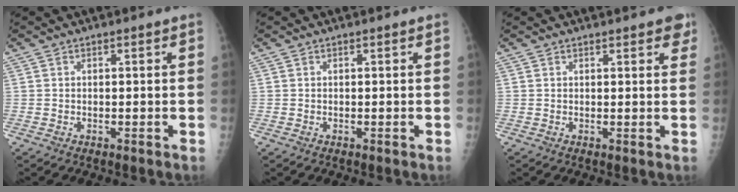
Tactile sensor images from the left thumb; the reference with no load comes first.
{"total": 0.0}
{"total": 3.3, "force": [2.2, 1.3, 2.0], "torque": [-0.003, -0.003, 0.023]}